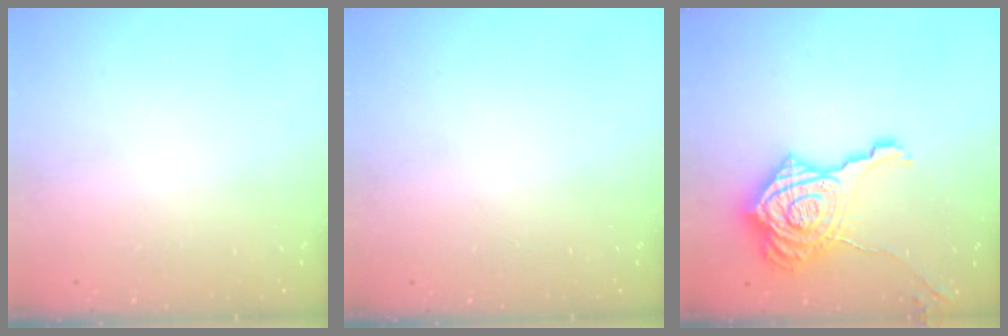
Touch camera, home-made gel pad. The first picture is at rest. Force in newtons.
{"total": 0.0}
{"total": 23.1, "press": 23.0, "slide": 2.2}